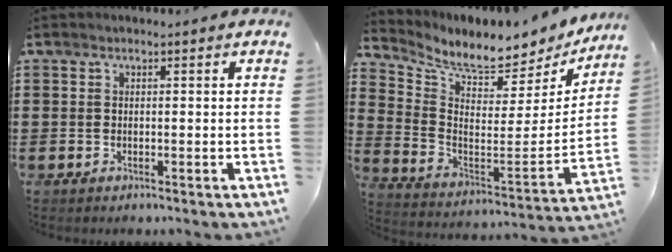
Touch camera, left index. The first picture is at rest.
{"total": 6.6, "force": [6.0, 0.9, 2.6], "torque": [-0.067, -0.069, 0.094]}